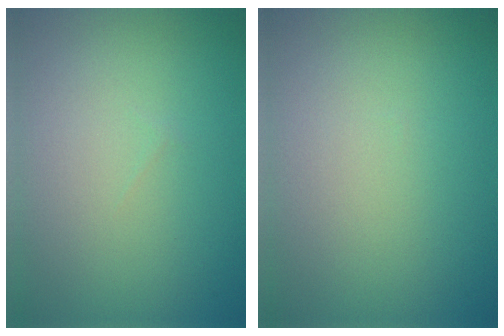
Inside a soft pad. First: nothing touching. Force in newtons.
{"total": 0.0}